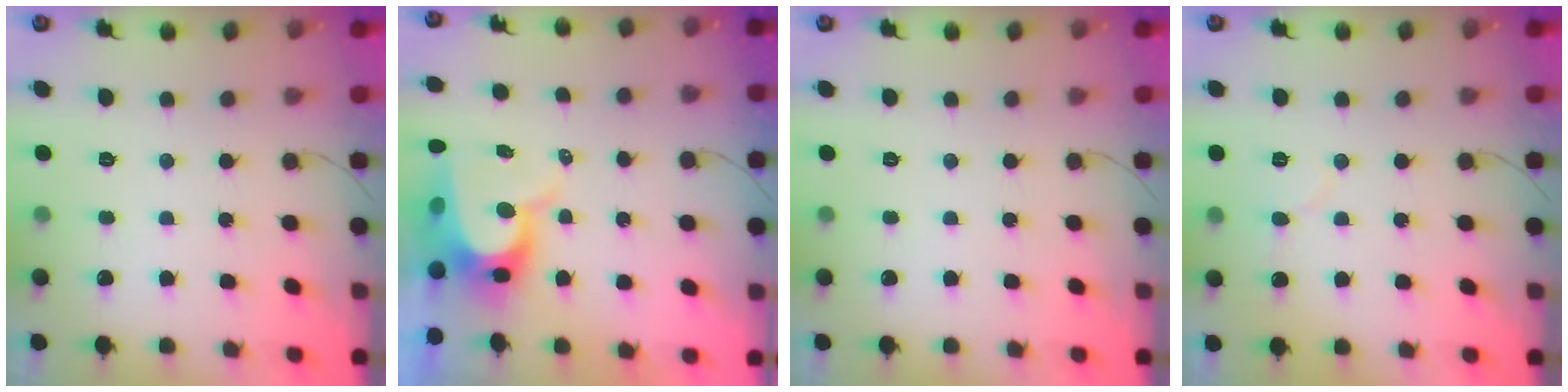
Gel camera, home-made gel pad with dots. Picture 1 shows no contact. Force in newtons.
{"total": 9.8, "press": 9.8, "slide": 0.7}
{"total": 0.0}
{"total": 4.5, "press": 4.5, "slide": 0.4}